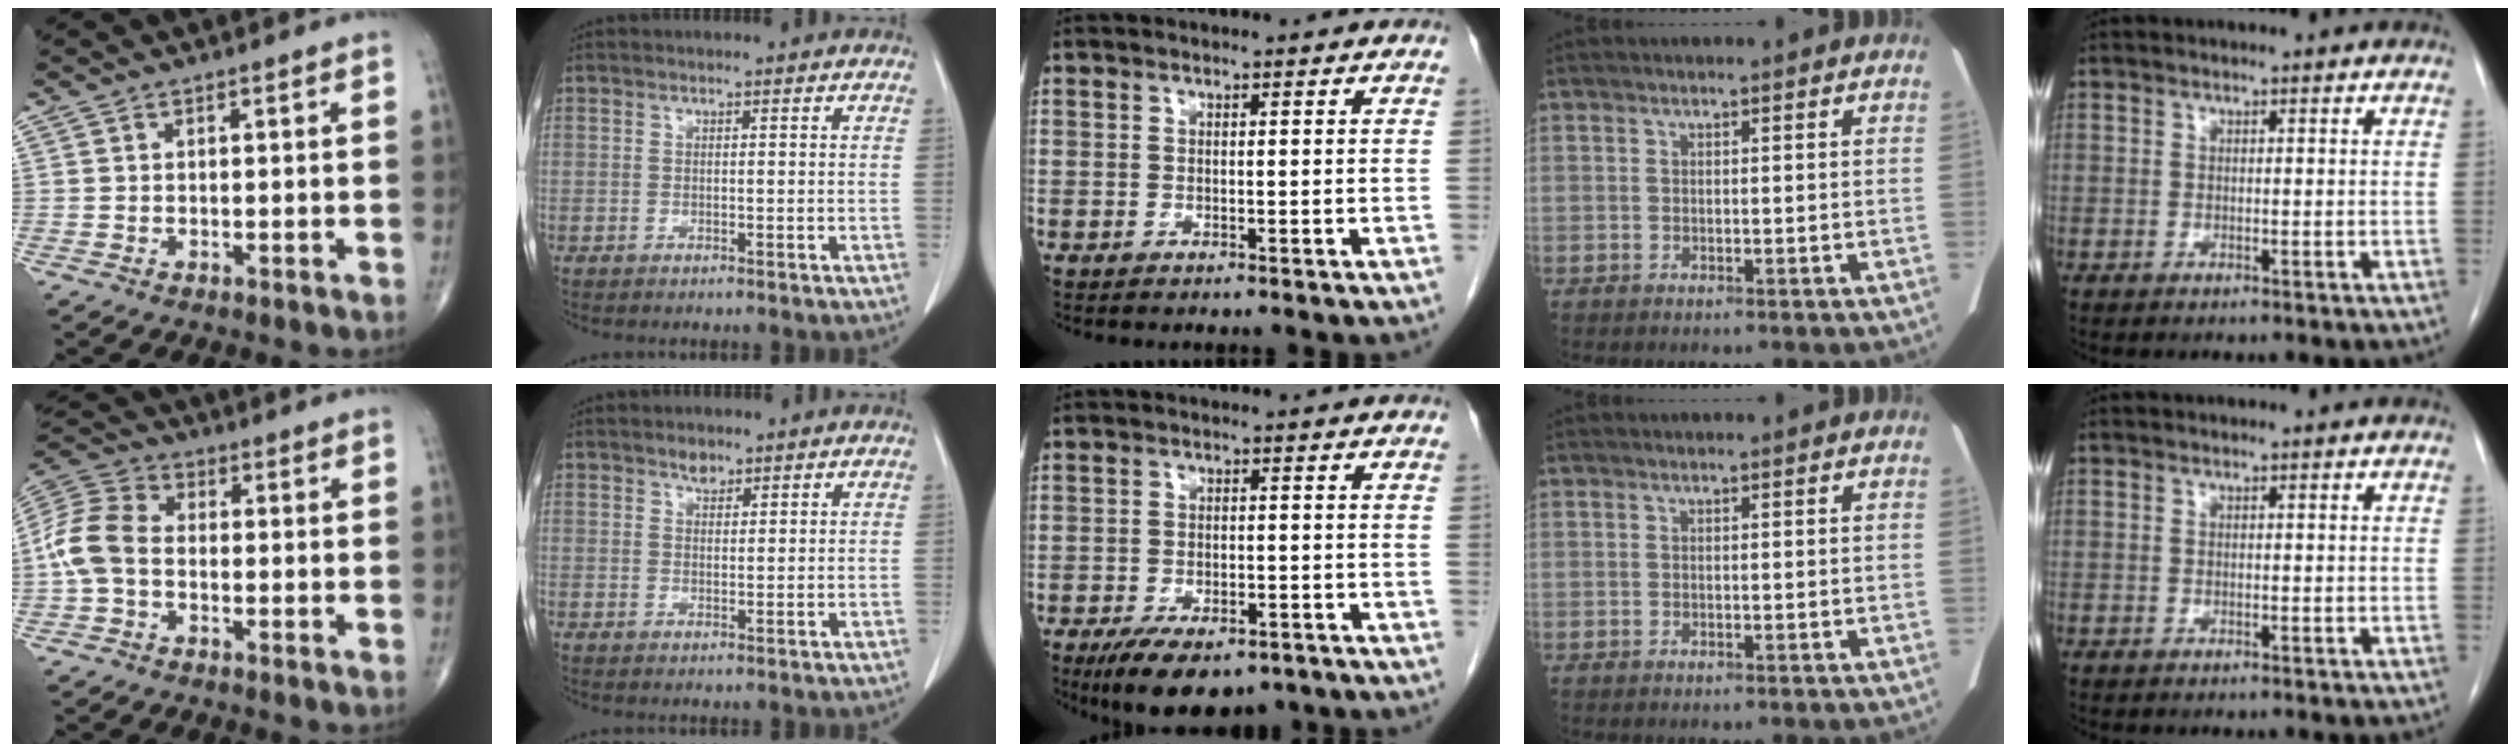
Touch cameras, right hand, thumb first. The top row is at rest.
{"thumb": {"total": 9.4, "force": [-1.4, 6.3, 6.8], "torque": [-0.143, 0.027, -0.043]}, "index": {"total": 1.8, "force": [1.4, 1.0, 0.6], "torque": [-0.011, 0.000, 0.023]}, "middle": {"total": 10.5, "force": [-7.6, 4.4, 5.8], "torque": [-0.086, -0.005, -0.113]}}